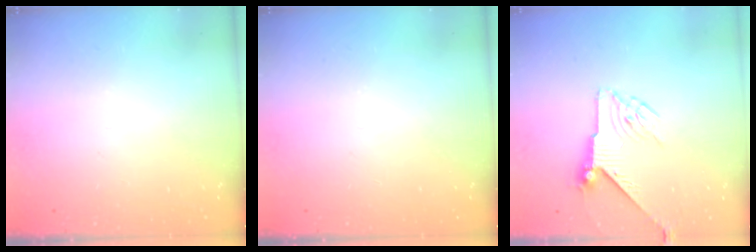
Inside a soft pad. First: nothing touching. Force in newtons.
{"total": 0.0}
{"total": 6.0, "press": 6.0, "slide": 0.4}